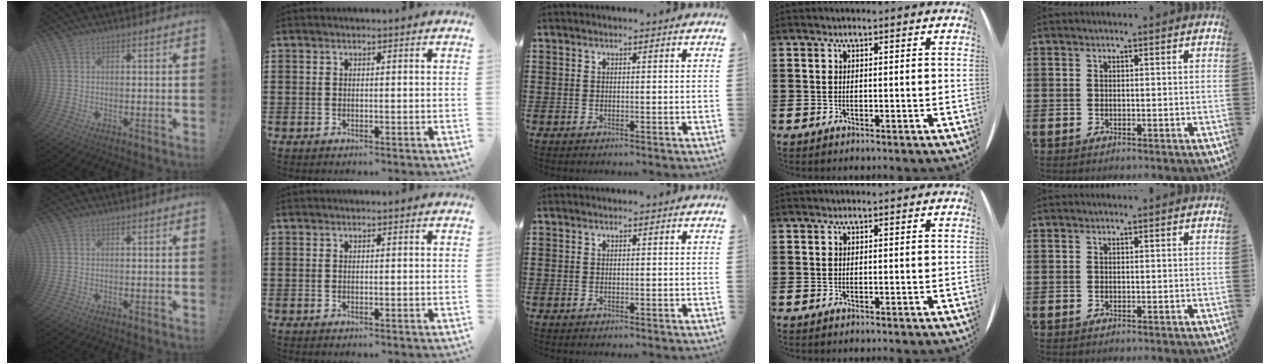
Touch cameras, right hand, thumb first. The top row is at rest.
{}